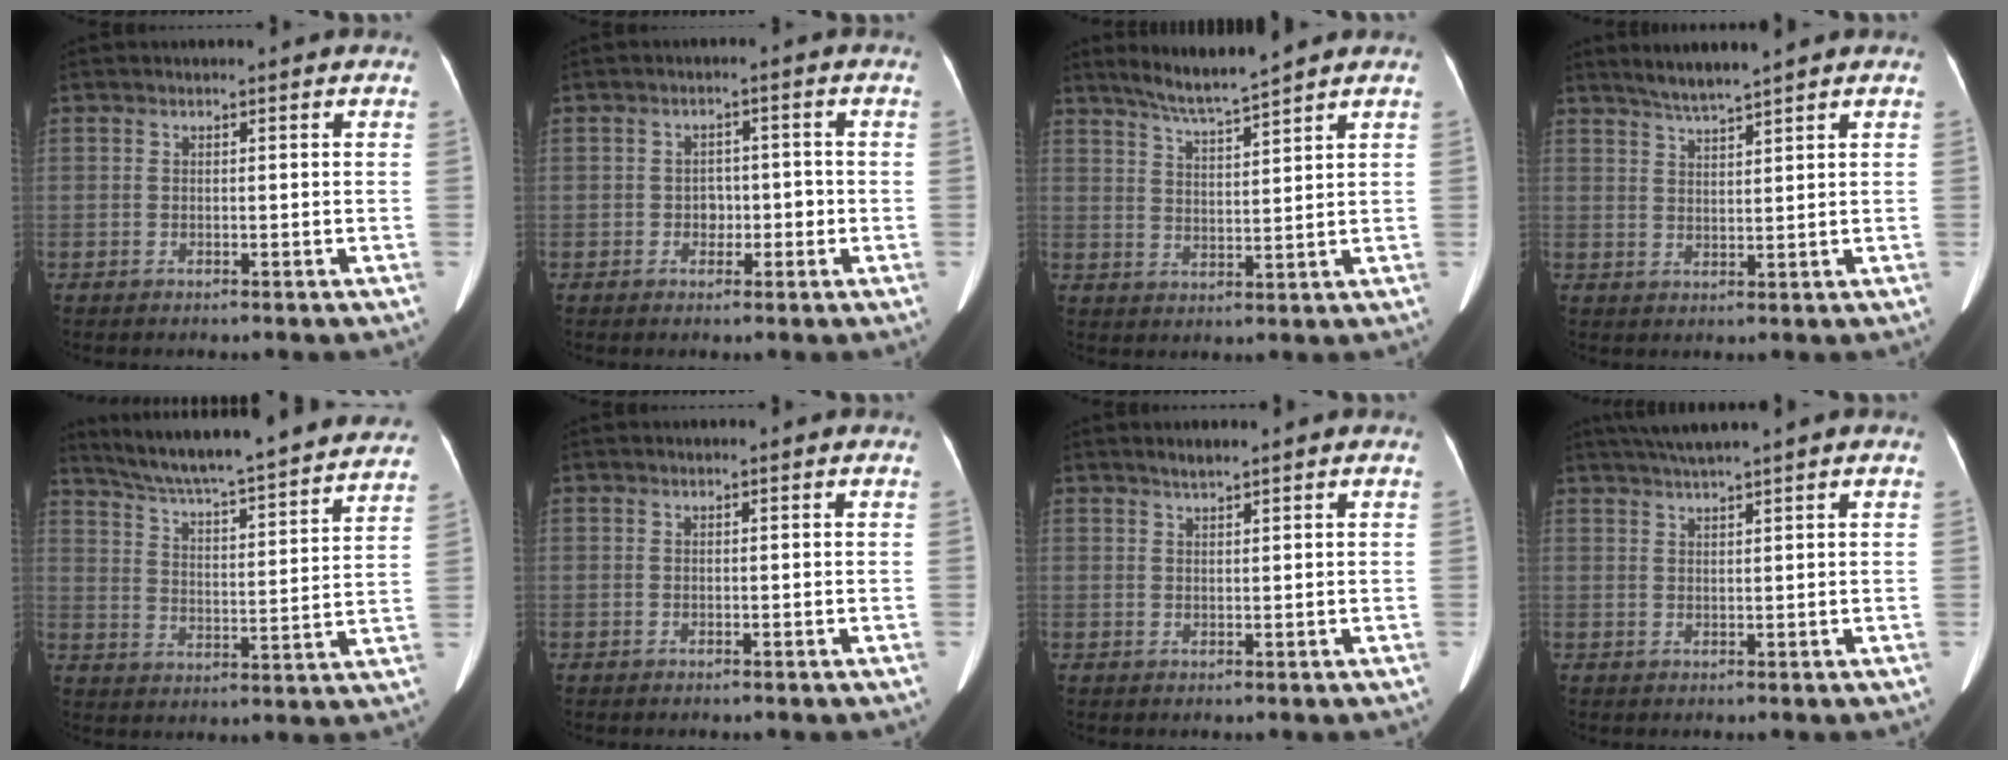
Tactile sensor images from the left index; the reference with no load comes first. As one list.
[{"total": 2.8, "force": [-0.8, 2.1, 1.7], "torque": [-0.019, 0.012, -0.009]}, {"total": 6.2, "force": [5.5, -1.1, 2.6], "torque": [-0.055, -0.007, 0.106]}, {"total": 4.3, "force": [3.8, -0.8, 2.0], "torque": [-0.040, 0.003, 0.075]}, {"total": 27.4, "force": [25.0, 2.0, 11.2], "torque": [-0.181, -0.029, 0.332]}, {"total": 0.0}, {"total": 1.7, "force": [1.5, -0.1, 0.8], "torque": [-0.019, 0.006, 0.031]}, {"total": 4.4, "force": [3.6, -1.0, 2.3], "torque": [-0.041, 0.017, 0.069]}]